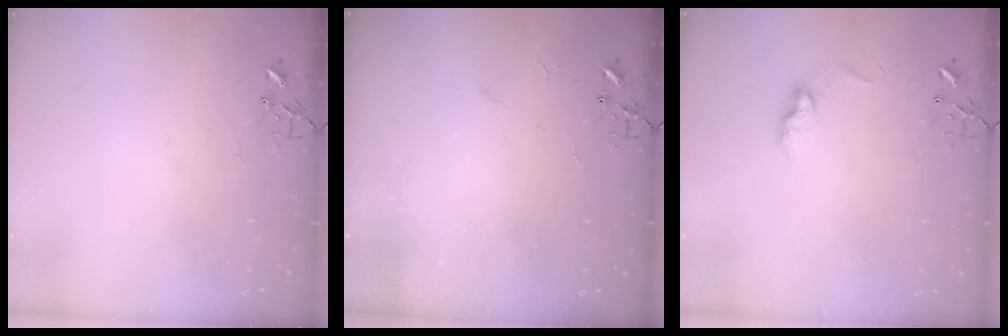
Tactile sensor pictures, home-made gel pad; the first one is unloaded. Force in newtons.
{"total": 2.3, "press": 2.3, "slide": 0.4}
{"total": 7.5, "press": 7.5, "slide": 0.2}